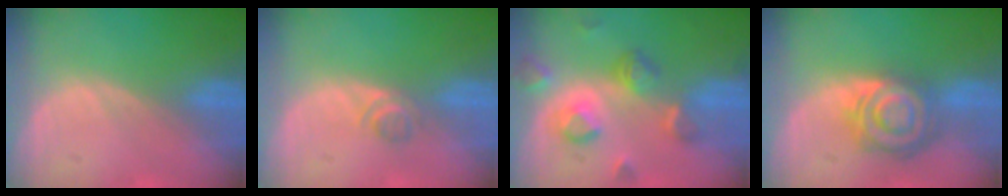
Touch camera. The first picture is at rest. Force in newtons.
{"total": 1.9, "press": 1.7, "slide": 0.8}
{"total": 8.0, "press": 7.1, "slide": 3.7}
{"total": 8.0, "press": 7.1, "slide": 3.7}